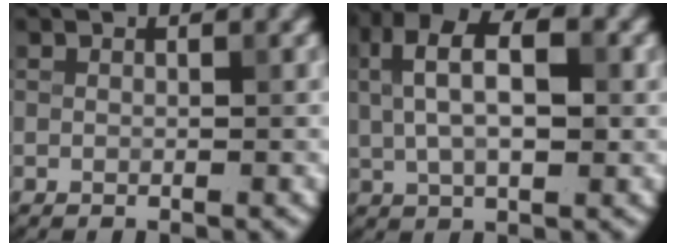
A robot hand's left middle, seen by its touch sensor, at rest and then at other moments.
{"total": 6.9, "force": [1.6, 3.4, 5.8], "torque": [-0.103, 0.016, 0.023]}